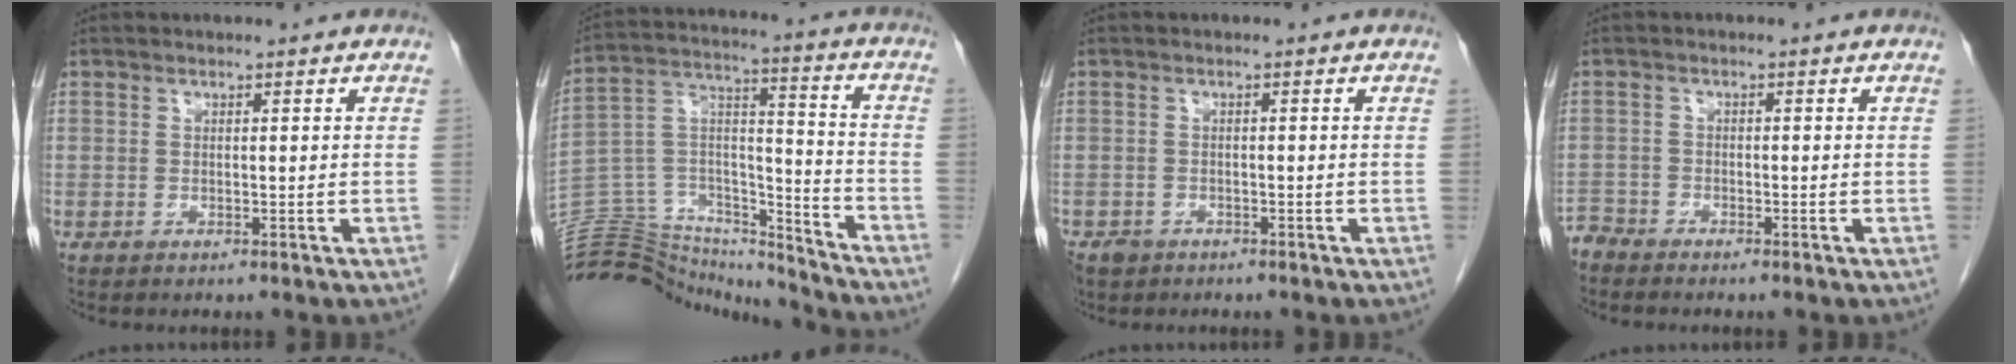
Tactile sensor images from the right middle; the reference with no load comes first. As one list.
[{"total": 22.9, "force": [-22.0, 5.2, 4.0], "torque": [-0.109, 0.052, -0.350]}, {"total": 2.2, "force": [-1.5, 1.5, 0.3], "torque": [-0.011, 0.002, -0.024]}, {"total": 2.1, "force": [-2.1, 0.0, -0.3], "torque": [0.012, -0.008, -0.041]}]